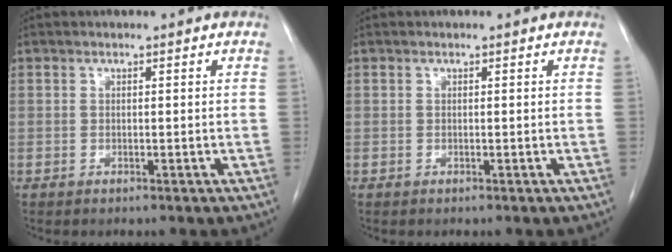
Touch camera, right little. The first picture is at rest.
{"total": 0.0}